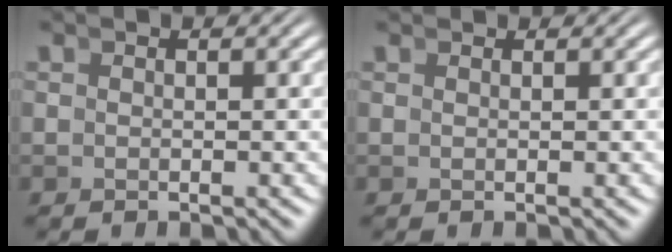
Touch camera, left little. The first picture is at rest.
{"total": 0.6, "force": [0.5, -0.3, -0.2], "torque": [0.007, -0.003, 0.012]}